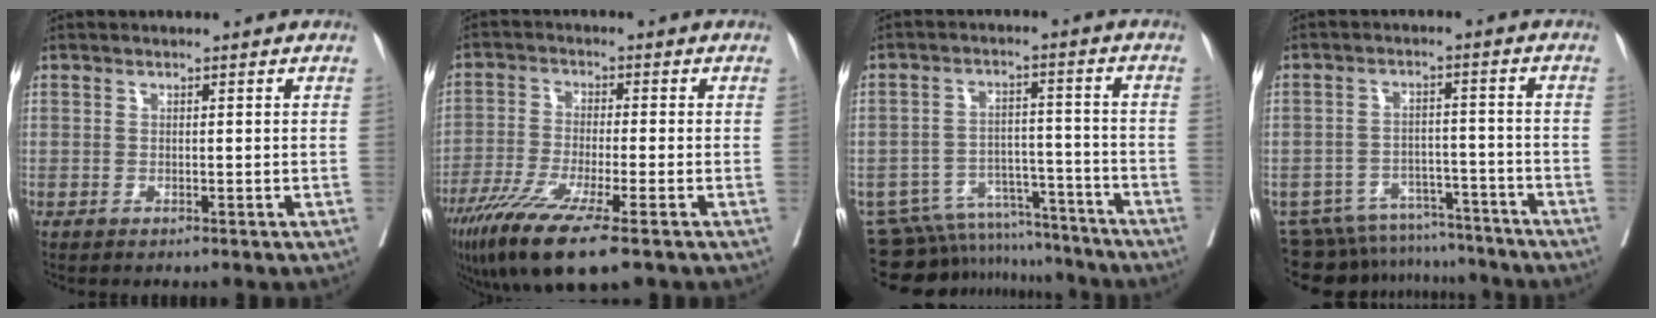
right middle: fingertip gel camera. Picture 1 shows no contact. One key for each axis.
{"total": 12.5, "fx": -7.9, "fy": 0.8, "fz": 9.7, "tx": -0.178, "ty": -0.038, "tz": -0.134}
{"total": 13.8, "fx": -13.3, "fy": 3.5, "fz": 1.3, "tx": -0.022, "ty": 0.025, "tz": -0.187}
{"total": 18.1, "fx": -16.6, "fy": 5.9, "fz": 3.9, "tx": -0.080, "ty": 0.023, "tz": -0.226}